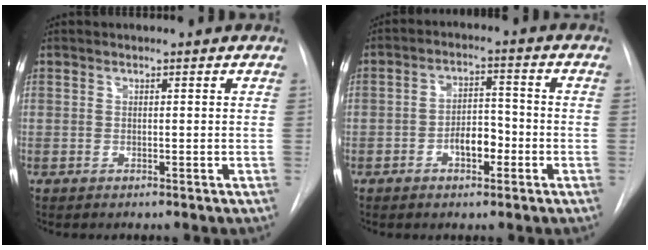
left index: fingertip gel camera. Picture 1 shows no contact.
{"total": 5.1, "force": [-2.4, 2.4, 3.7], "torque": [-0.060, 0.011, -0.038]}